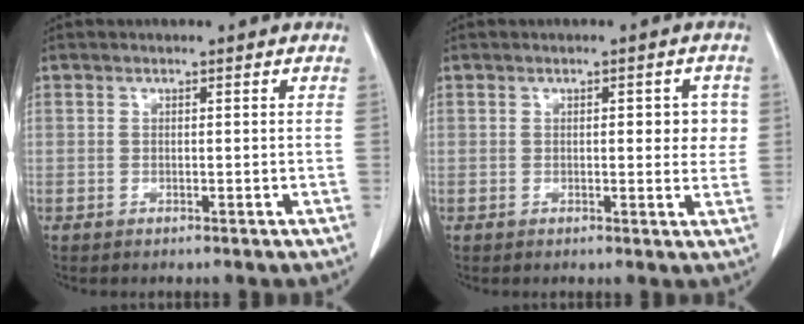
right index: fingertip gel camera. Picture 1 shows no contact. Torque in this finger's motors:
{"motor_torque": [-0.05, -0.05, -0.03, 0.00]}